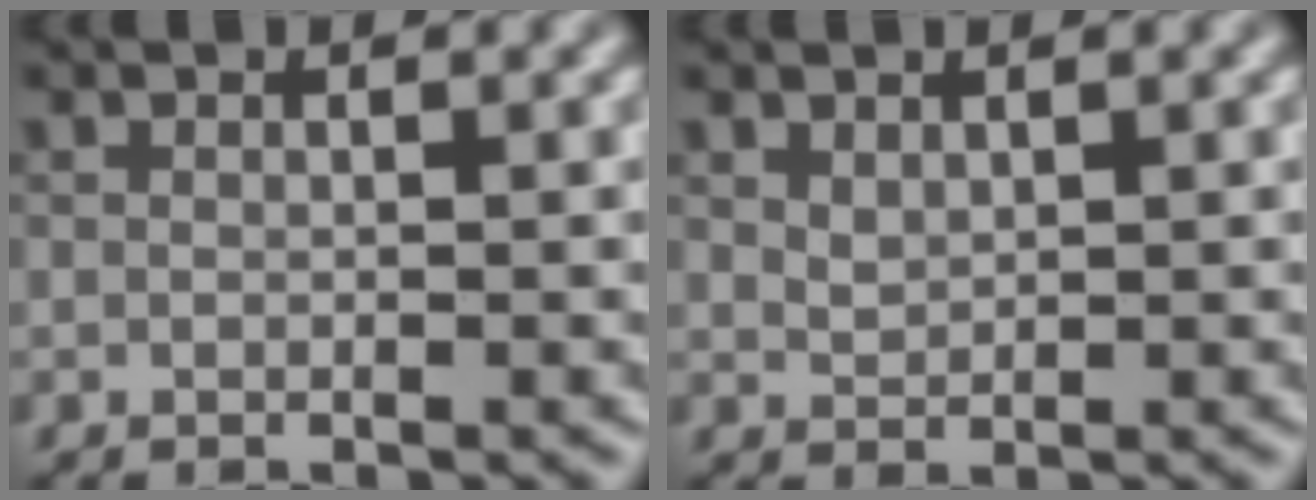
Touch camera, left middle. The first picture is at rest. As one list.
[{"total": 1.0, "force": [0.7, 0.5, 0.4], "torque": [-0.014, 0.000, 0.020]}]